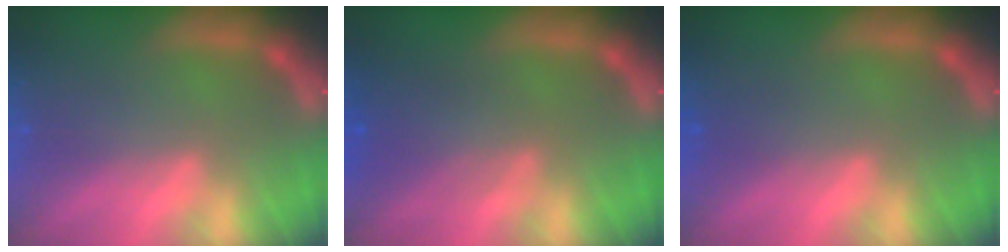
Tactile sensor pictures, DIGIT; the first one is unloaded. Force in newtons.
{"total": 4.0}
{"total": 0.9}